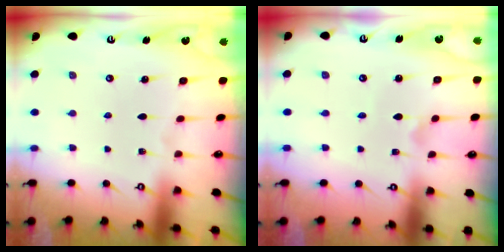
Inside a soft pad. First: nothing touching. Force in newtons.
{"total": 2.1, "press": 2.0, "slide": 0.4}